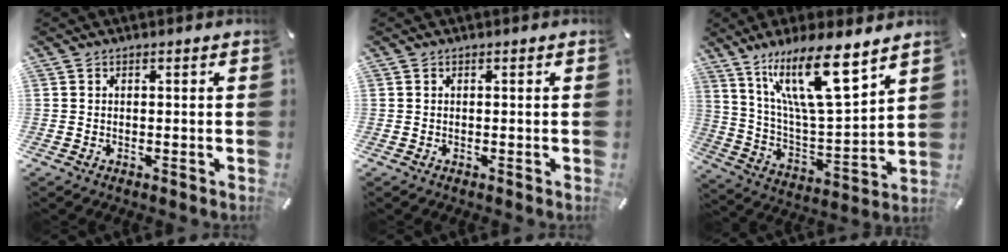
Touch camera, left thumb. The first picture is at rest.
{"total": 0.0}
{"total": 19.0, "force": [12.2, 5.2, 13.6], "torque": [-0.254, -0.064, 0.202]}